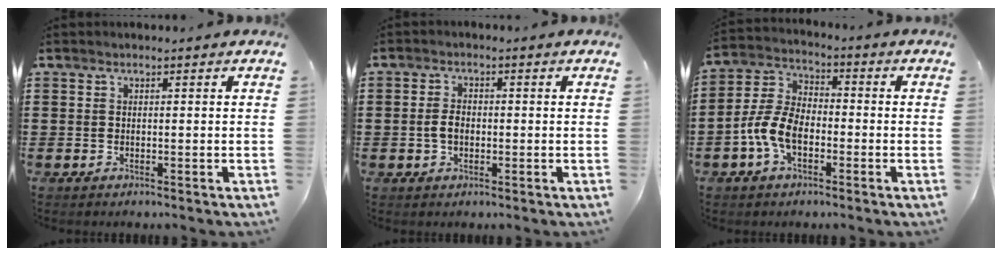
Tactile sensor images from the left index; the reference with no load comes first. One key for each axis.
{"total": 2.9, "fx": -0.3, "fy": 1.7, "fz": 2.2, "tx": -0.051, "ty": 0.002, "tz": -0.008}
{"total": 7.3, "fx": -2.9, "fy": 4.1, "fz": 5.3, "tx": -0.140, "ty": 0.000, "tz": -0.065}